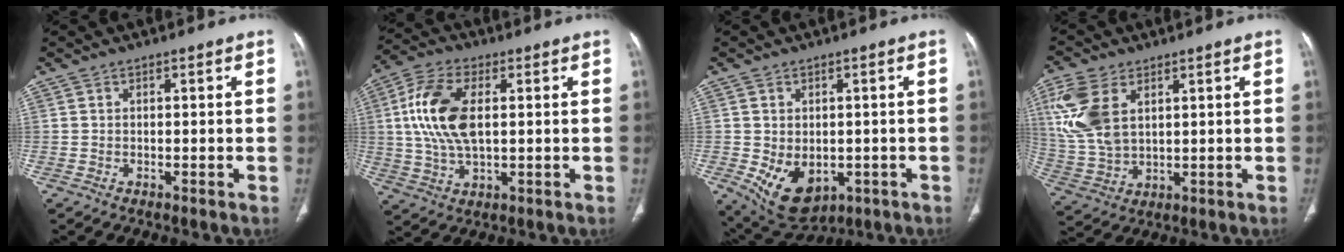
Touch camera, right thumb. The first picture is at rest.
{"total": 14.0, "force": [2.1, 7.3, 11.7], "torque": [-0.248, 0.009, 0.039]}
{"total": 9.8, "force": [-2.5, 6.8, 6.6], "torque": [-0.092, -0.005, -0.015]}
{"total": 12.6, "force": [4.5, 7.4, 9.2], "torque": [-0.212, -0.007, 0.102]}